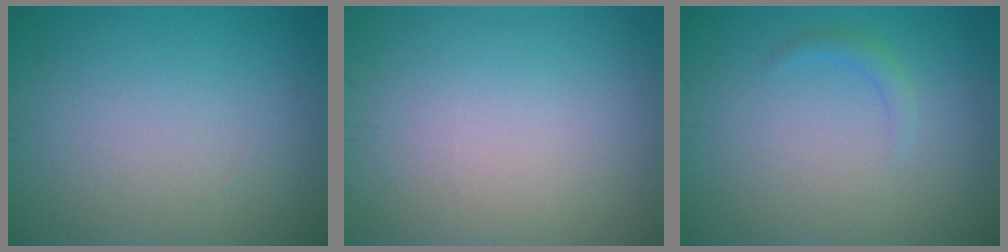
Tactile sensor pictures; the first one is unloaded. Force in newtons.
{"total": 0.0}
{"total": 1.1, "press": 1.1, "slide": 0.2}